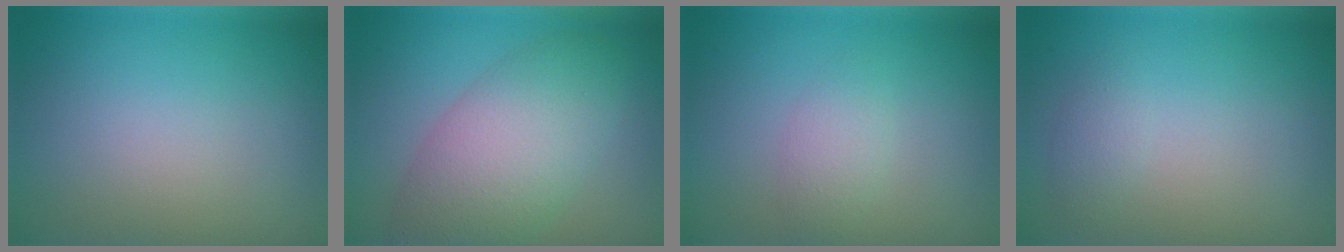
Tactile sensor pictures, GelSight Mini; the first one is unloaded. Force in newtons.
{"total": 7.3, "press": 7.3, "slide": 0.3}
{"total": 1.7, "press": 1.7, "slide": 0.0}
{"total": 1.1, "press": 1.1, "slide": 0.1}